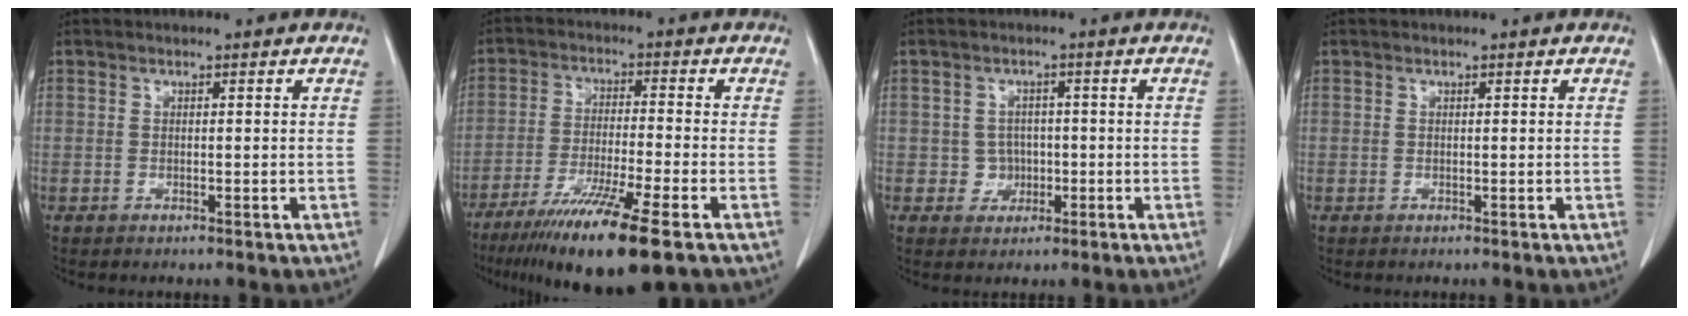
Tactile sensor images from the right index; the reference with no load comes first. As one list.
[{"total": 13.5, "force": [-8.5, 0.0, 10.4], "torque": [-0.190, -0.043, -0.148]}, {"total": 2.9, "force": [-0.4, 2.8, 0.3], "torque": [0.005, 0.009, -0.003]}, {"total": 0.0}]